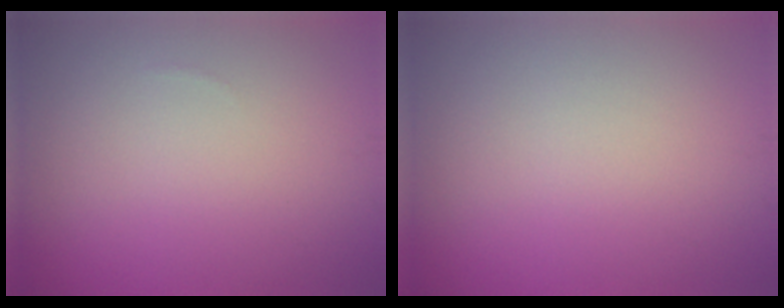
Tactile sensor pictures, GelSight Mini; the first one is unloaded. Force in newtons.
{"total": 0.0}